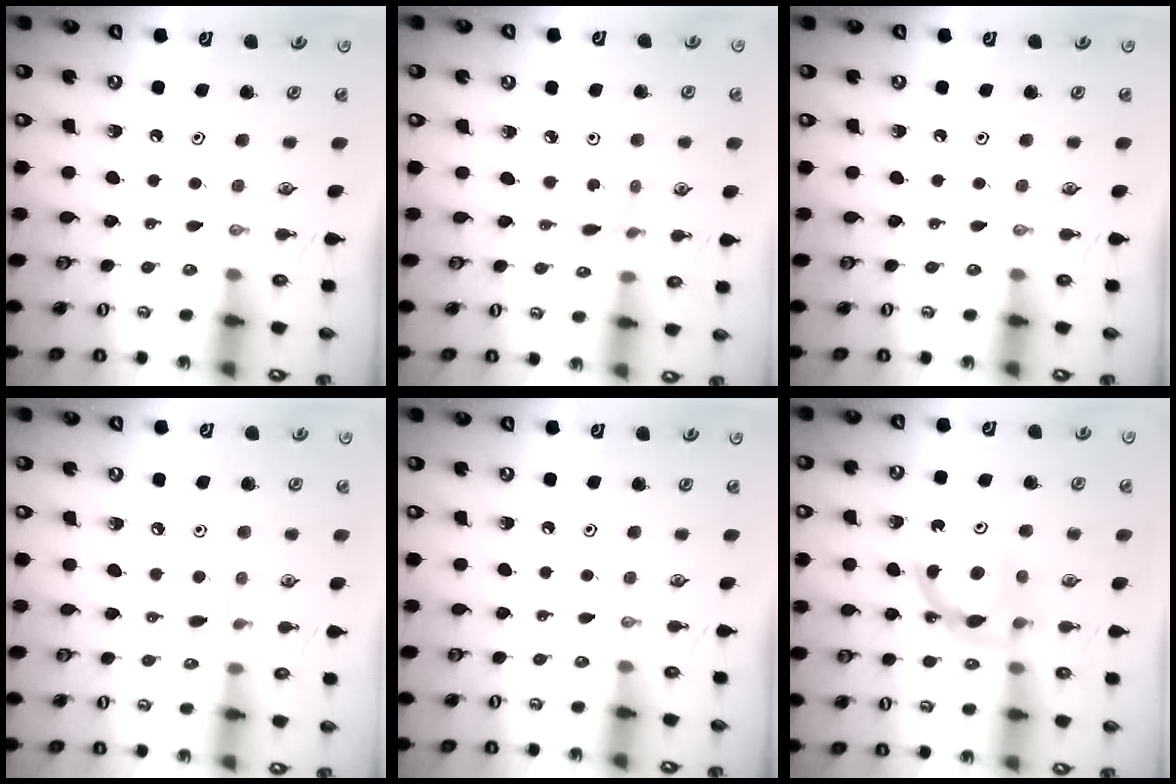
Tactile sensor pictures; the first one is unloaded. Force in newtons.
{"total": 3.1, "press": 3.0, "slide": 0.5}
{"total": 0.0}
{"total": 6.1, "press": 6.0, "slide": 0.7}
{"total": 0.0}
{"total": 7.5, "press": 7.5, "slide": 0.5}